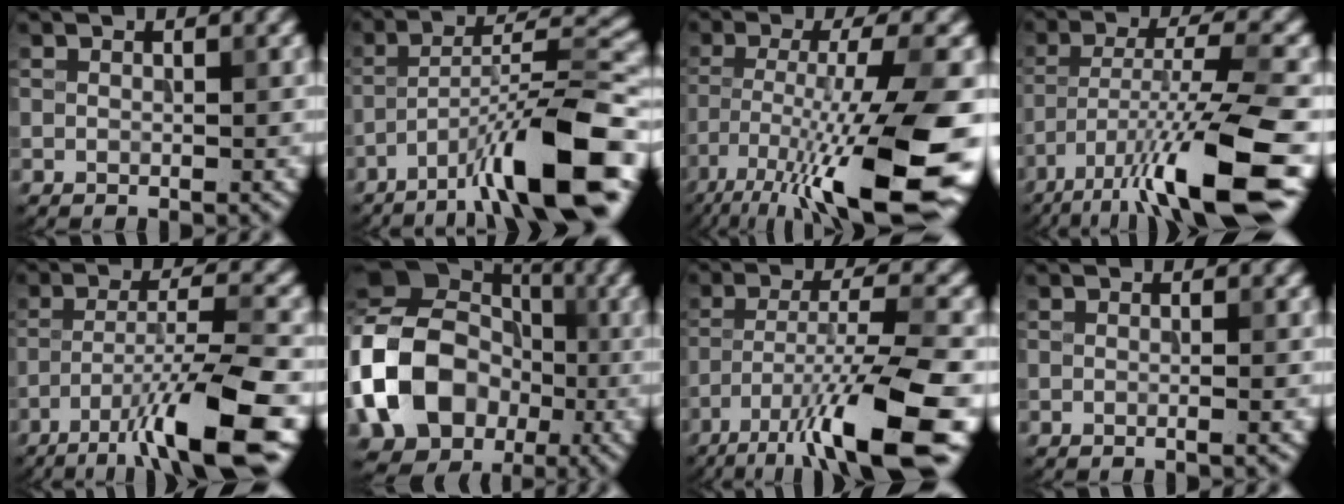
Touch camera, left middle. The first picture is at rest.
{"total": 12.7, "force": [-7.3, 2.3, 10.2], "torque": [-0.157, 0.022, -0.119]}
{"total": 15.7, "force": [-8.8, 3.5, 12.5], "torque": [-0.227, -0.015, -0.142]}
{"total": 12.9, "force": [-7.8, 2.3, 10.0], "torque": [-0.168, 0.000, -0.134]}
{"total": 9.6, "force": [-5.5, 1.3, 7.8], "torque": [-0.120, 0.011, -0.095]}
{"total": 12.8, "force": [-2.4, 10.3, 7.3], "torque": [-0.148, -0.001, -0.056]}
{"total": 12.4, "force": [-7.4, 2.2, 9.6], "torque": [-0.161, -0.002, -0.127]}
{"total": 0.9, "force": [-0.2, 0.2, 0.9], "torque": [-0.010, -0.008, -0.009]}